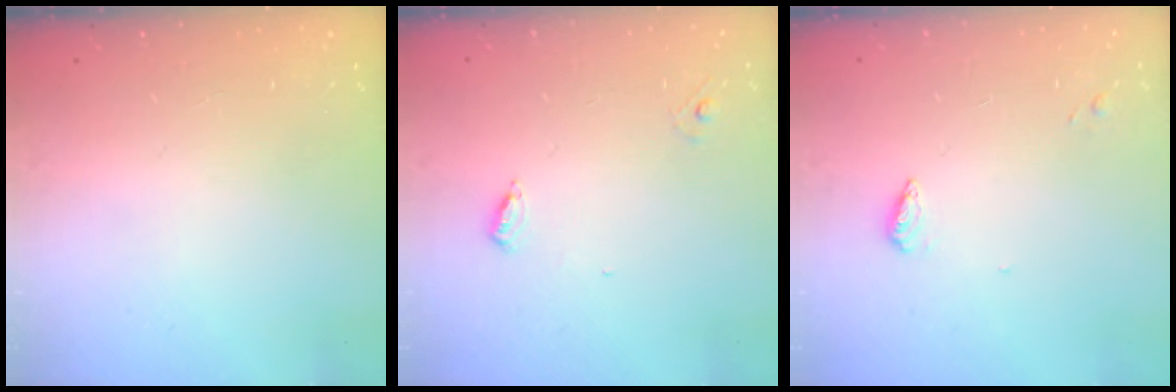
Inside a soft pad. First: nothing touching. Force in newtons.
{"total": 4.6, "press": 4.6, "slide": 0.4}
{"total": 3.9, "press": 3.9, "slide": 0.5}